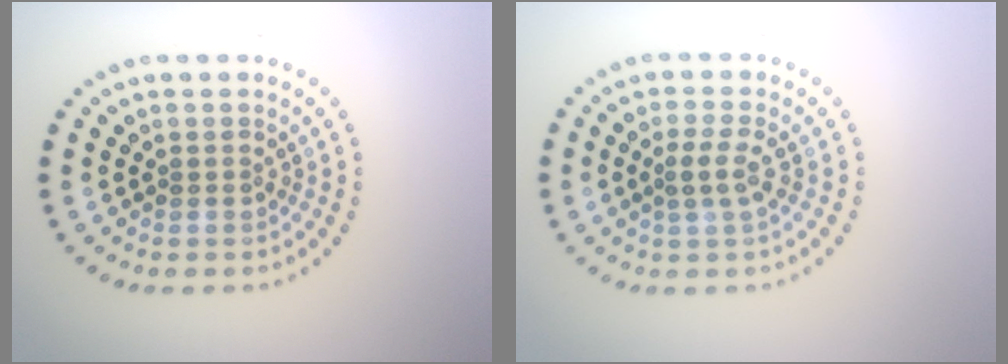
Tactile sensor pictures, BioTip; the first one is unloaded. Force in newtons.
{"total": 2.0, "press": 1.8, "slide": 0.9}